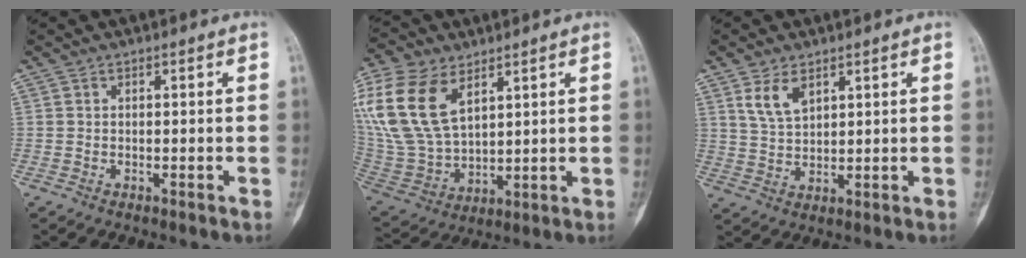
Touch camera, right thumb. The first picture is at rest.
{"total": 20.1, "force": [8.7, 11.8, 13.8], "torque": [-0.299, -0.022, 0.179]}
{"total": 5.4, "force": [3.0, 2.9, 3.4], "torque": [-0.057, -0.016, 0.065]}